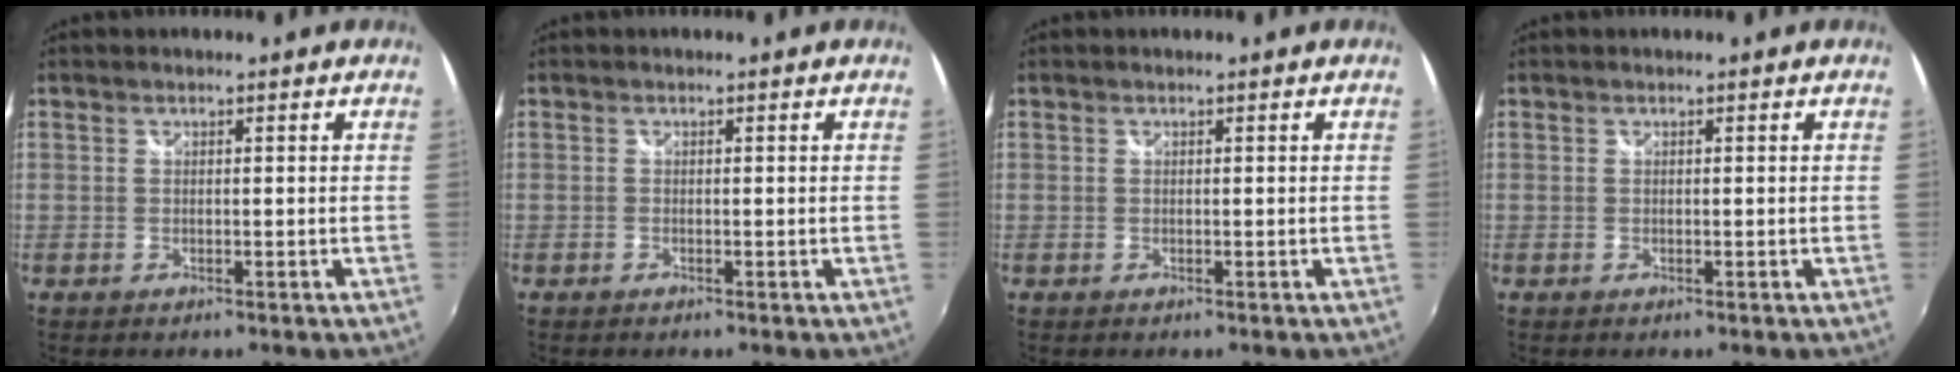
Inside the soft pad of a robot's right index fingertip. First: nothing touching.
{"total": 0.0}
{"total": 0.0}
{"total": 0.0}